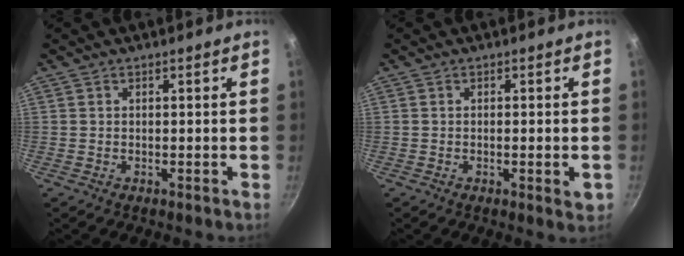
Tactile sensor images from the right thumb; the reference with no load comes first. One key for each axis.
{"total": 2.9, "fx": -0.7, "fy": 0.7, "fz": 2.7, "tx": -0.040, "ty": -0.004, "tz": -0.012}